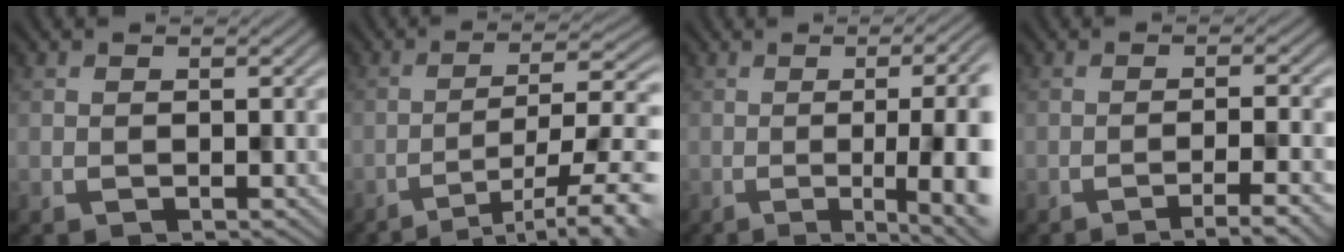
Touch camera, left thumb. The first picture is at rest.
{"total": 9.7, "force": [-5.7, 2.0, 7.6], "torque": [-0.102, 0.007, -0.084]}
{"total": 12.9, "force": [-1.0, 3.8, 12.3], "torque": [-0.117, 0.008, -0.012]}
{"total": 5.3, "force": [-3.0, 0.4, 4.3], "torque": [-0.065, 0.007, -0.049]}